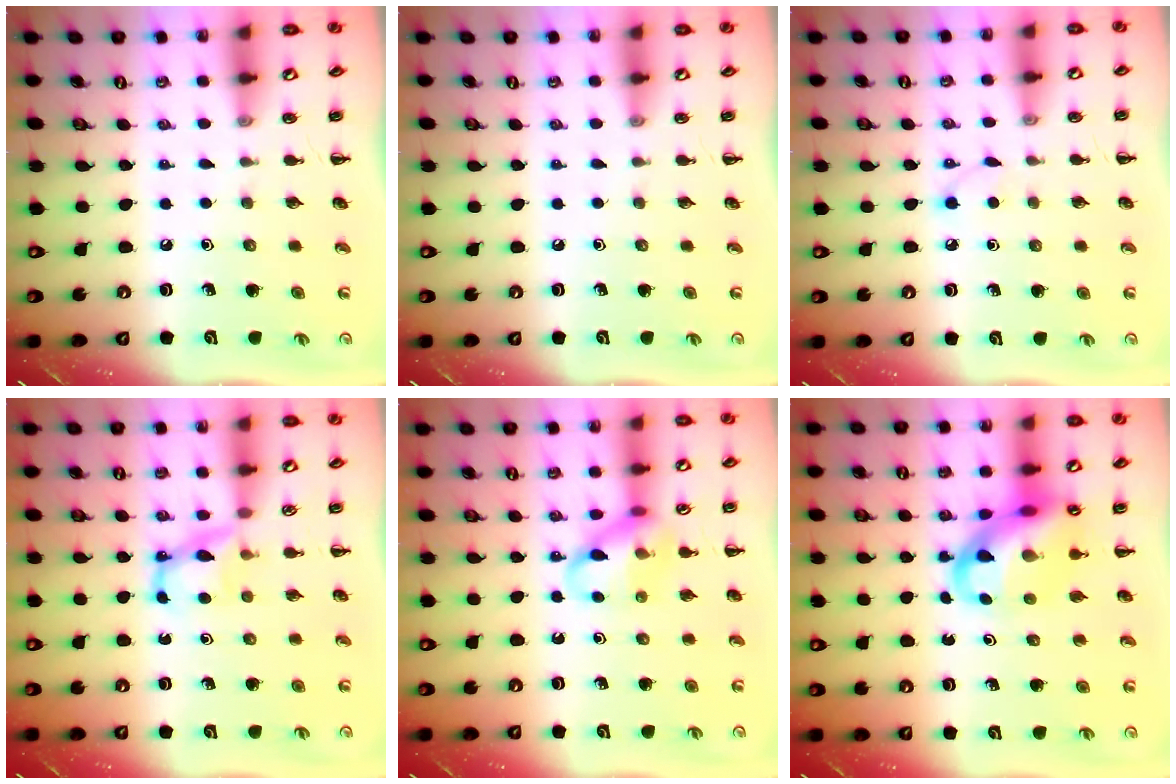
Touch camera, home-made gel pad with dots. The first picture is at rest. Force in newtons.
{"total": 0.0}
{"total": 2.7, "press": 2.5, "slide": 0.9}
{"total": 4.9, "press": 4.8, "slide": 1.1}
{"total": 13.0, "press": 12.9, "slide": 2.0}
{"total": 14.5, "press": 14.0, "slide": 3.7}